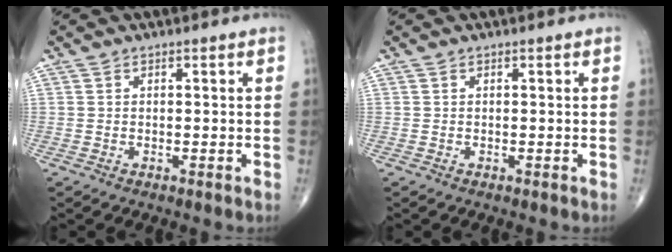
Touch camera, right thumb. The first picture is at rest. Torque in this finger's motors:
{"motor_torque": [0.00, 0.00, -0.05, 0.05, 0.00]}